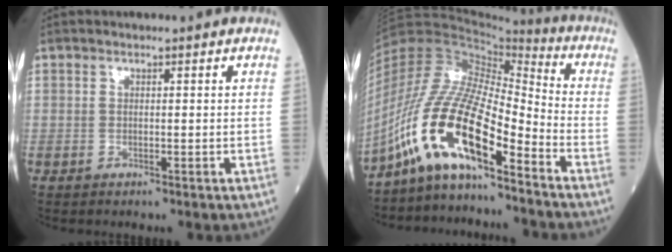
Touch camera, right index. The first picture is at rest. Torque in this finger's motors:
{"motor_torque": [1.91, -0.23, 1.05, 0.21]}